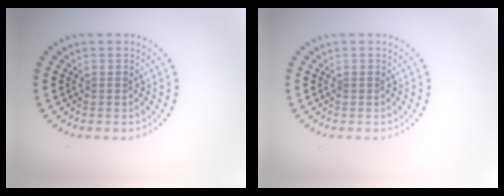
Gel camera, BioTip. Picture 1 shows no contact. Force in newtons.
{"total": 0.0}